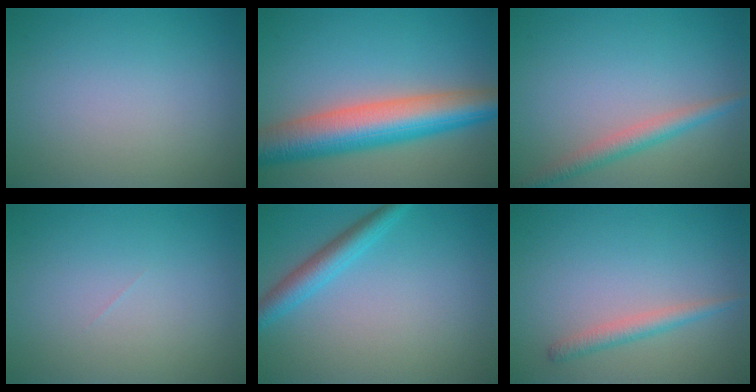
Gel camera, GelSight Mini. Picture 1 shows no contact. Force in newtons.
{"total": 9.3, "press": 9.3, "slide": 0.5}
{"total": 2.5, "press": 2.5, "slide": 0.1}
{"total": 0.0}
{"total": 3.0, "press": 3.0, "slide": 0.0}
{"total": 1.8, "press": 1.8, "slide": 0.1}